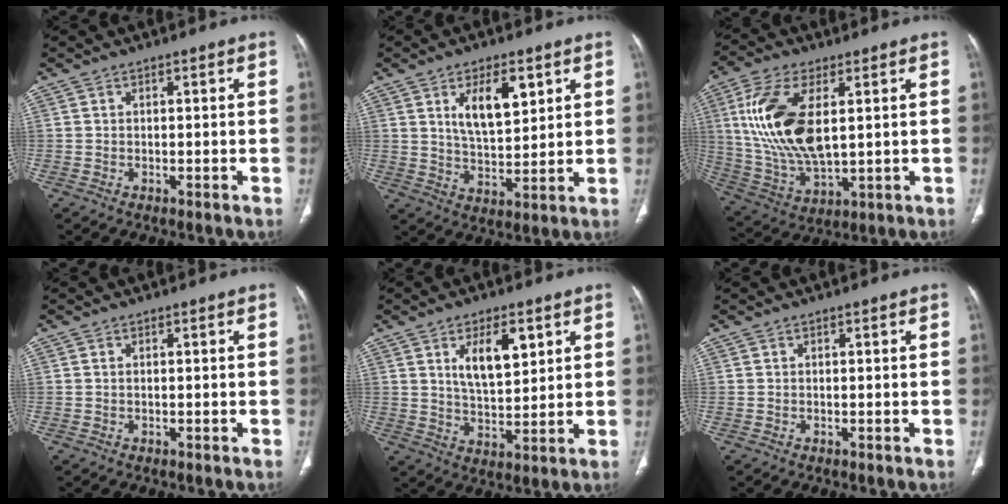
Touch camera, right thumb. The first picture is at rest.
{"total": 10.2, "force": [4.3, 4.6, 8.0], "torque": [-0.117, -0.025, 0.081]}
{"total": 17.3, "force": [3.6, 8.2, 14.8], "torque": [-0.306, -0.019, 0.078]}
{"total": 0.0}
{"total": 9.6, "force": [4.0, 4.4, 7.6], "torque": [-0.108, -0.023, 0.074]}
{"total": 0.0}